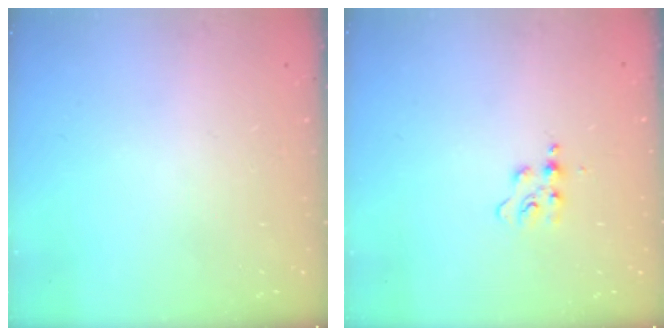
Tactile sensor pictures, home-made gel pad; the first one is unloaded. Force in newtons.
{"total": 5.1, "press": 5.1, "slide": 0.7}